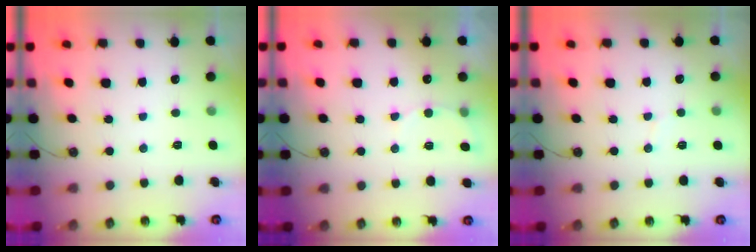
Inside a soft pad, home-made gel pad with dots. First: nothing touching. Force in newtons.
{"total": 5.6, "press": 5.5, "slide": 1.4}
{"total": 4.5, "press": 4.5, "slide": 0.4}